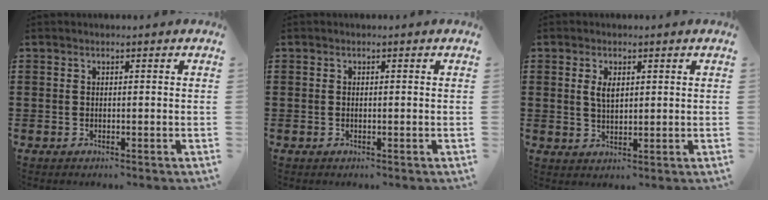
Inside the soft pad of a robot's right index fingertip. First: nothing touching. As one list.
[{"total": 0.0}, {"total": 2.9, "force": [0.9, 1.4, 2.4], "torque": [-0.050, 0.006, 0.015]}]